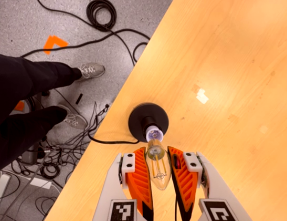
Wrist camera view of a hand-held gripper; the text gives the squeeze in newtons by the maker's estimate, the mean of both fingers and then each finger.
{"total": 20.5, "left": 22.7, "right": 18.3}